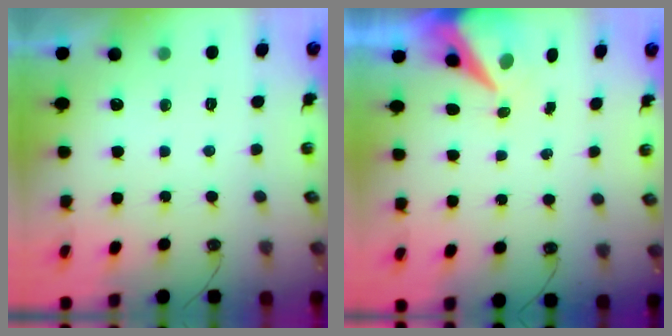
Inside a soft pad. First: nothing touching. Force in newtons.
{"total": 8.6, "press": 8.6, "slide": 1.1}